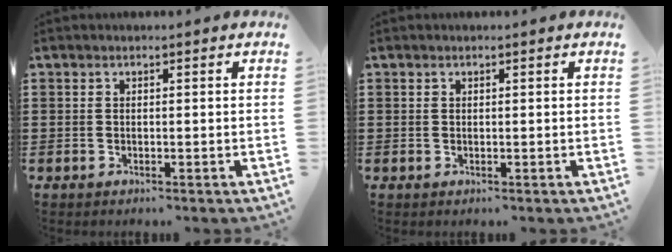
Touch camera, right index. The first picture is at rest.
{"total": 0.0}